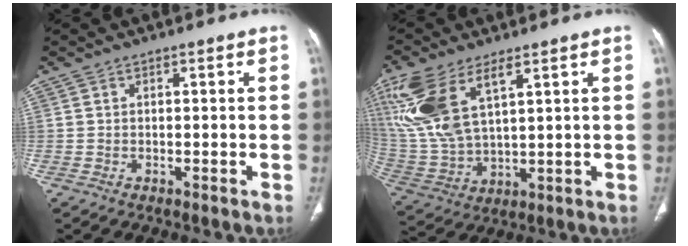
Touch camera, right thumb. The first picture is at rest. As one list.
[{"total": 16.6, "force": [7.9, 7.5, 12.5], "torque": [-0.283, -0.017, 0.170]}]